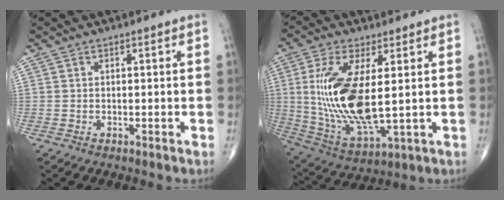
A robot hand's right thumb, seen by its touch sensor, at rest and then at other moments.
{"total": 17.4, "force": [1.6, 6.6, 16.0], "torque": [-0.337, -0.022, 0.045]}